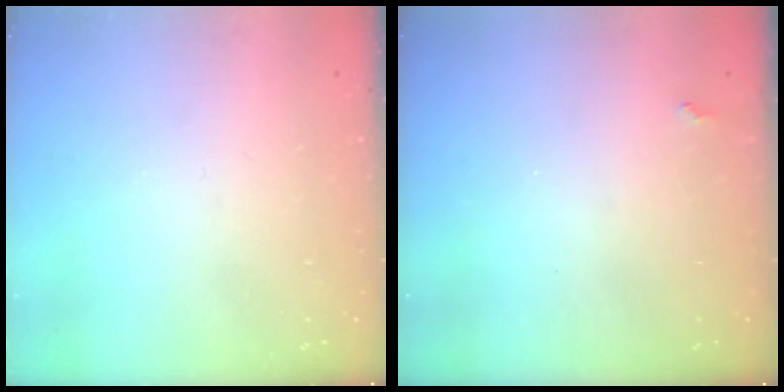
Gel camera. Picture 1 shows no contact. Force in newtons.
{"total": 2.0, "press": 2.0, "slide": 0.5}